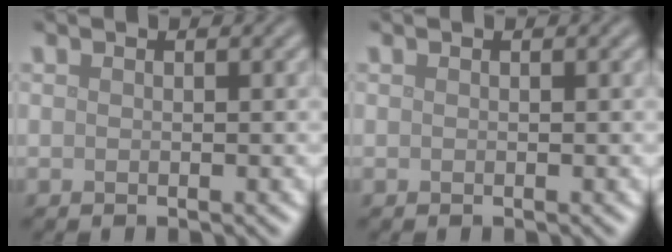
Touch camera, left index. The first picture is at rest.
{"total": 0.0}